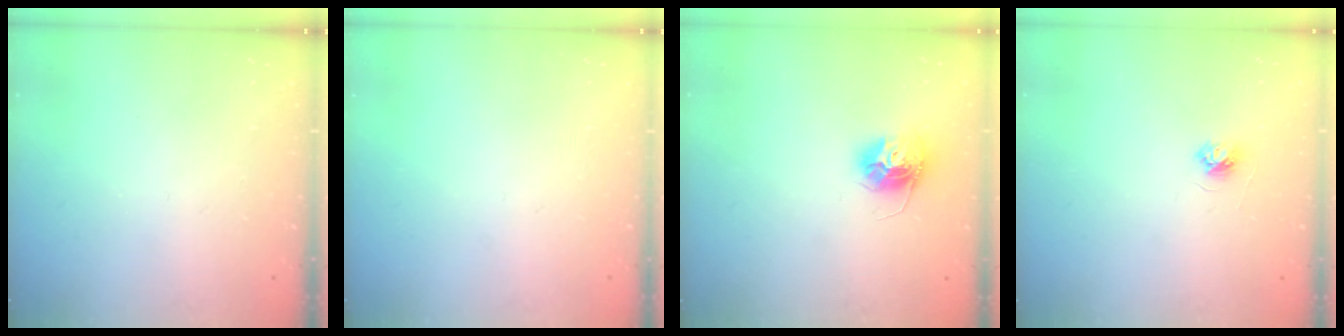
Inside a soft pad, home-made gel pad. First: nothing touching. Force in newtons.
{"total": 0.0}
{"total": 11.9, "press": 11.9, "slide": 1.0}
{"total": 3.7, "press": 3.6, "slide": 0.4}